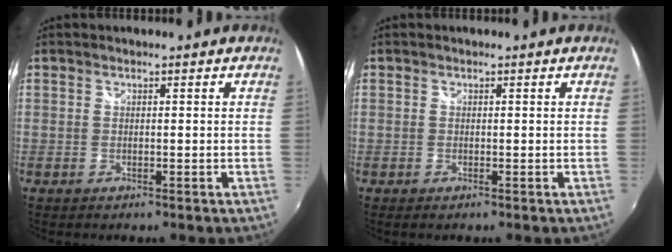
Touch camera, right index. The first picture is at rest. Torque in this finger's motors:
{"motor_torque": [0.11, 0.06, 0.08, 0.03]}